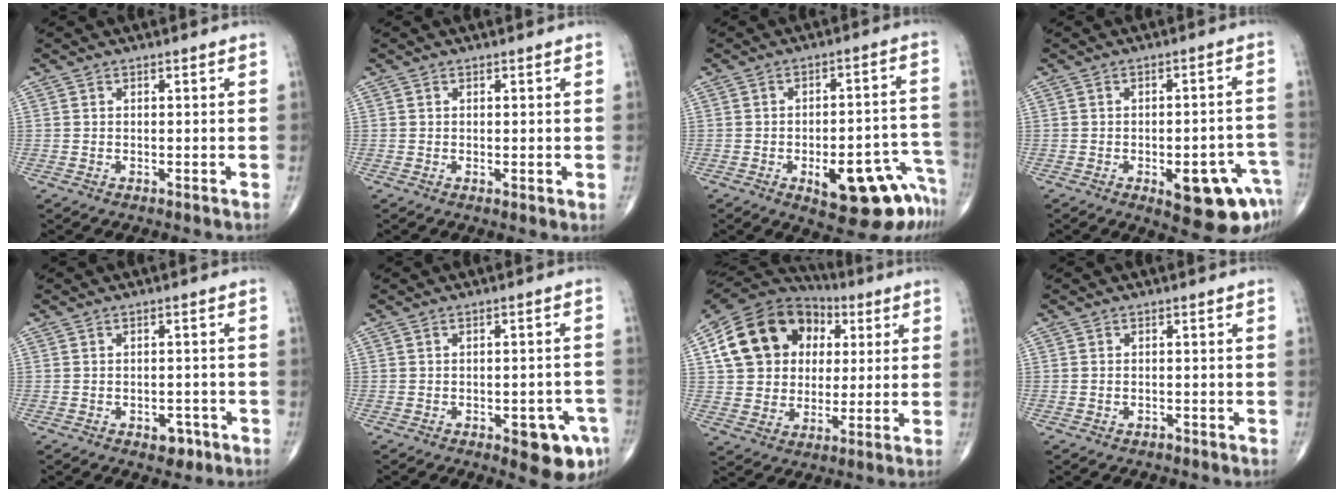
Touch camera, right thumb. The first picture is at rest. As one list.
[{"total": 1.2, "force": [0.0, 0.3, 1.1], "torque": [-0.018, -0.006, 0.000]}, {"total": 16.1, "force": [-8.4, 6.0, 12.4], "torque": [-0.092, 0.061, -0.098]}, {"total": 13.4, "force": [-6.2, 5.1, 10.7], "torque": [-0.090, 0.032, -0.066]}, {"total": 3.3, "force": [-1.8, 2.0, 1.9], "torque": [-0.008, 0.008, -0.021]}, {"total": 8.8, "force": [-4.0, 3.3, 7.1], "torque": [-0.064, 0.014, -0.041]}, {"total": 18.8, "force": [4.7, 15.0, 10.2], "torque": [-0.163, 0.023, 0.083]}, {"total": 0.7, "force": [-0.5, 0.4, 0.2], "torque": [-0.007, 0.005, -0.006]}]